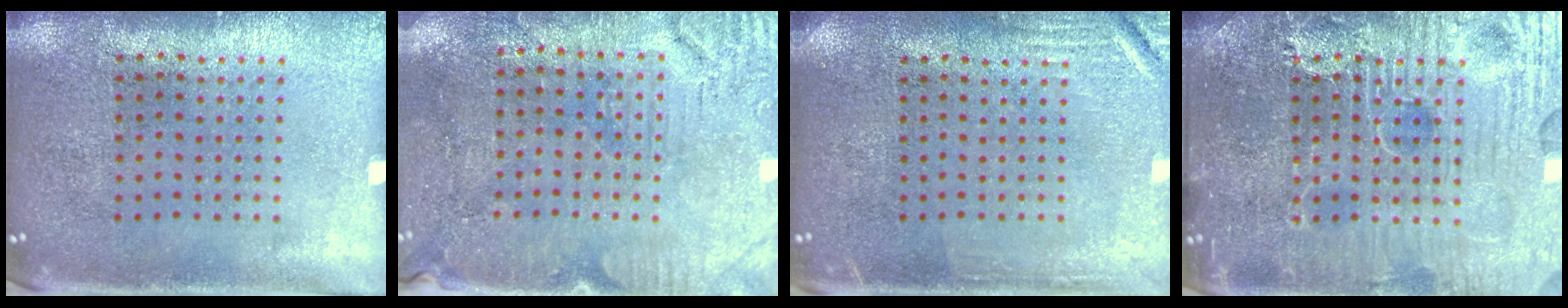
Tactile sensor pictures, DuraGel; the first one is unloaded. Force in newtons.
{"total": 3.1, "press": 2.9, "slide": 1.1}
{"total": 2.7, "press": 2.7, "slide": 0.4}
{"total": 7.6, "press": 7.6, "slide": 0.8}